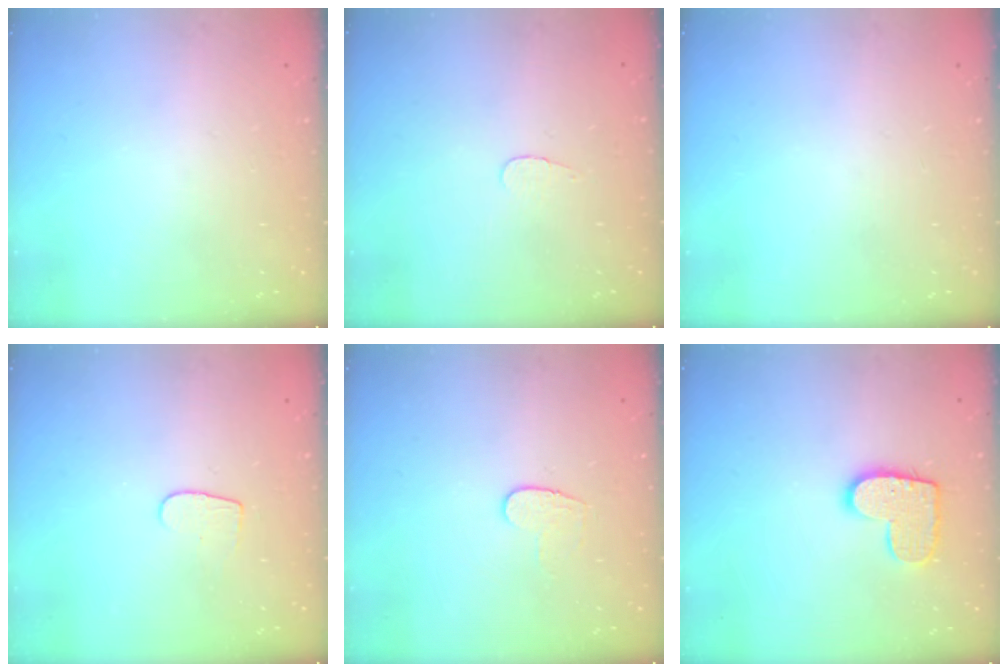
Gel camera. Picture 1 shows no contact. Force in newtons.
{"total": 2.8, "press": 2.8, "slide": 0.3}
{"total": 0.0}
{"total": 4.3, "press": 4.2, "slide": 0.3}
{"total": 6.6, "press": 6.6, "slide": 0.6}
{"total": 11.2, "press": 11.2, "slide": 0.7}